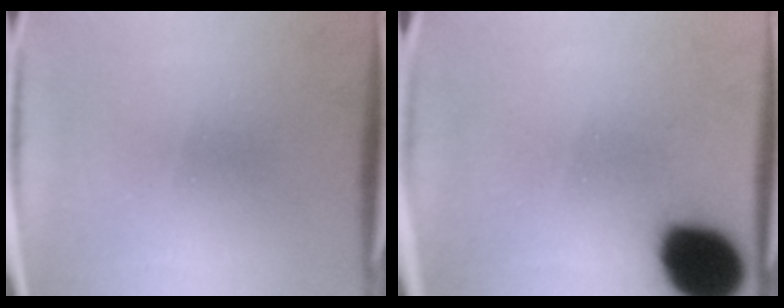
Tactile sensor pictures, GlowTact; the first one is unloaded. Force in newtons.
{"total": 19.1}